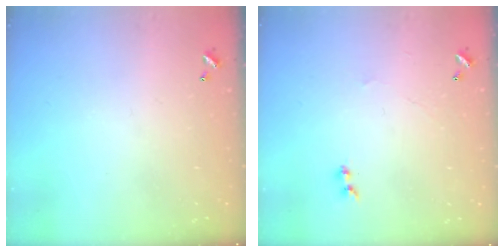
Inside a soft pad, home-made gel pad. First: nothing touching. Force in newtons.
{"total": 1.0, "press": 0.3, "slide": 1.0}